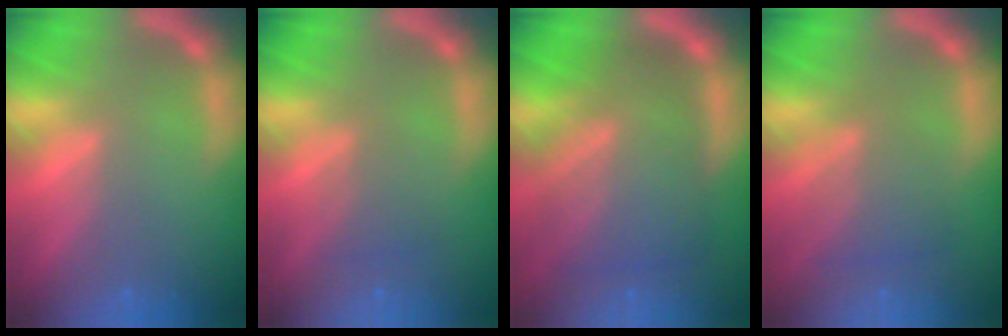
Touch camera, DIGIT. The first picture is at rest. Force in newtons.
{"total": 2.0}
{"total": 10.0}
{"total": 4.0}